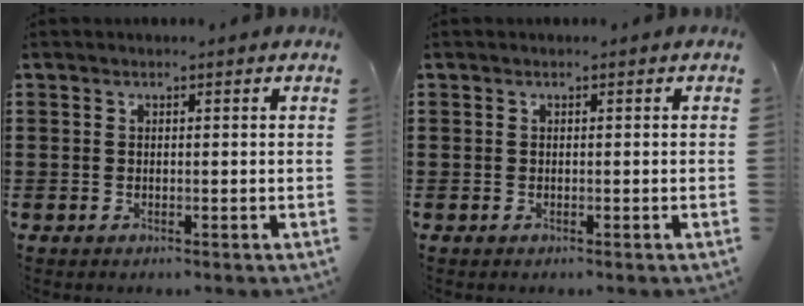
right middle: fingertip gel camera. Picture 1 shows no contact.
{"total": 0.0}